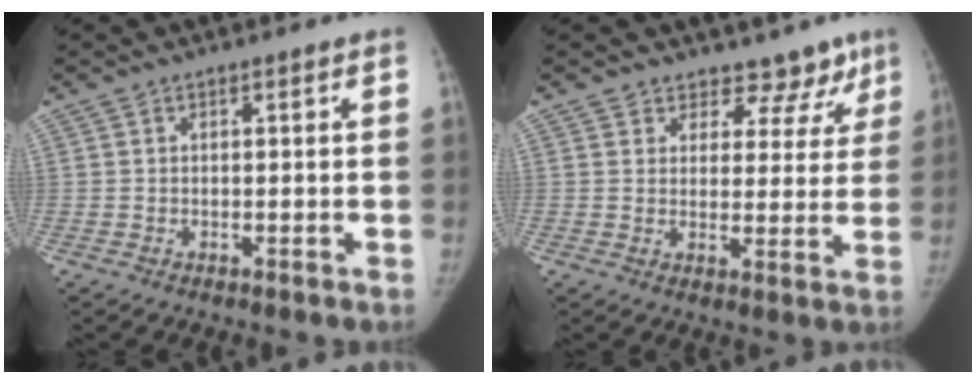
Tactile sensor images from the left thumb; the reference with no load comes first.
{"total": 8.7, "force": [6.8, 5.3, 1.2], "torque": [0.037, -0.031, 0.075]}